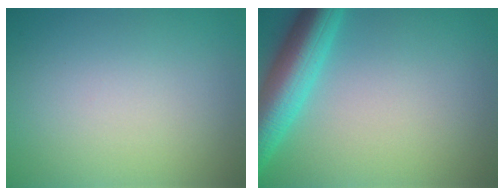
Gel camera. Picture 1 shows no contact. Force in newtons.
{"total": 6.8, "press": 6.8, "slide": 0.2}